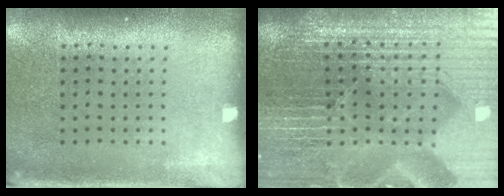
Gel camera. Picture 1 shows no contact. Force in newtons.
{"total": 7.2, "press": 6.3, "slide": 3.4}